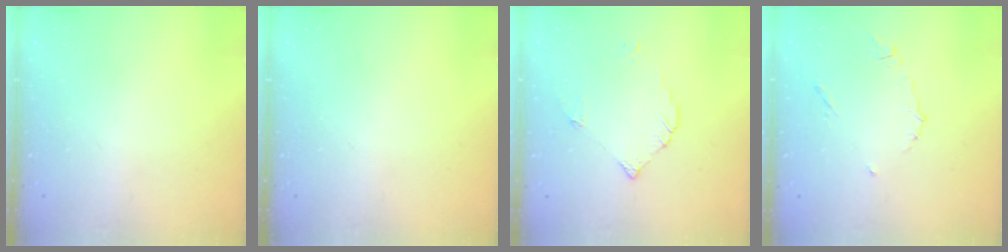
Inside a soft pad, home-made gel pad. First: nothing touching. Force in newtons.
{"total": 0.0}
{"total": 3.4, "press": 3.4, "slide": 0.2}
{"total": 5.0, "press": 4.9, "slide": 0.5}